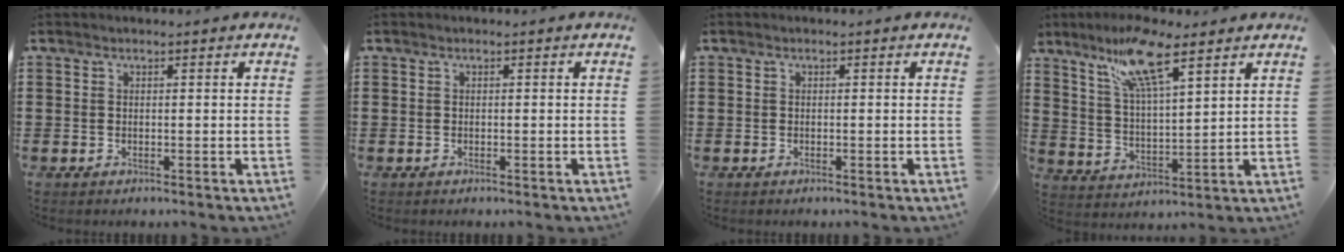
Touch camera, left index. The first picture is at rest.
{"total": 0.0}
{"total": 0.0}
{"total": 10.0, "force": [7.3, 1.9, 6.6], "torque": [-0.140, -0.015, 0.129]}